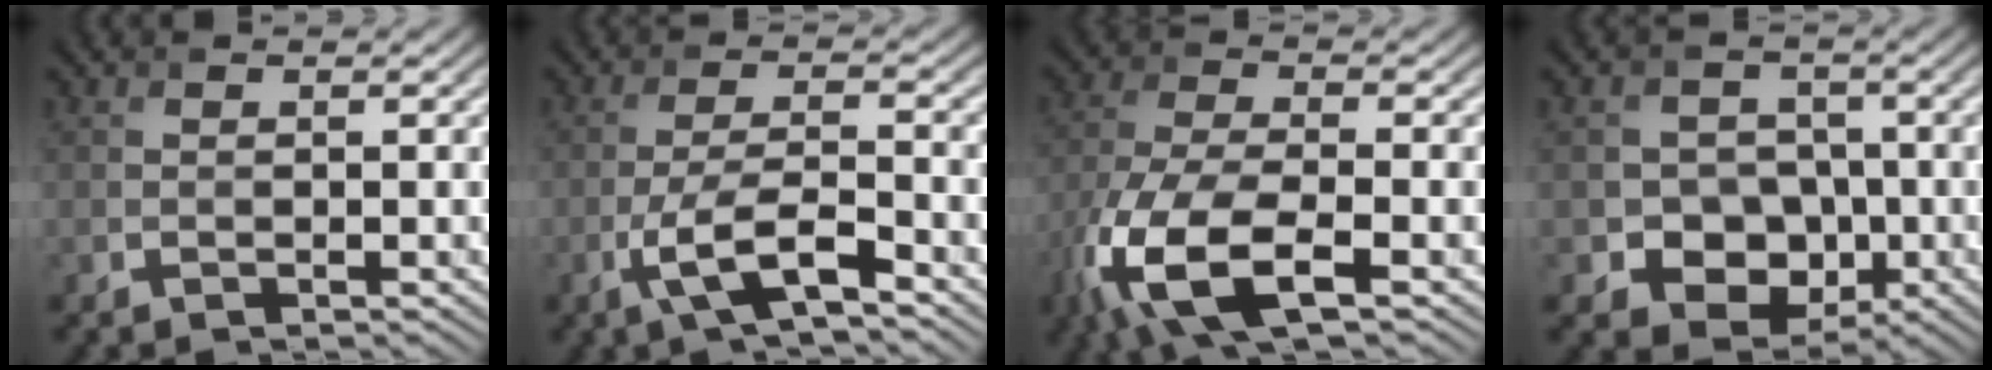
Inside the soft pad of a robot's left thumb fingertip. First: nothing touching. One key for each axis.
{"total": 6.5, "fx": -3.6, "fy": 1.5, "fz": 5.2, "tx": -0.104, "ty": 0.004, "tz": -0.072}
{"total": 11.8, "fx": -5.8, "fy": 4.3, "fz": 9.3, "tx": -0.209, "ty": -0.022, "tz": -0.124}
{"total": 7.7, "fx": -2.1, "fy": 6.7, "fz": 3.1, "tx": -0.056, "ty": -0.001, "tz": -0.063}